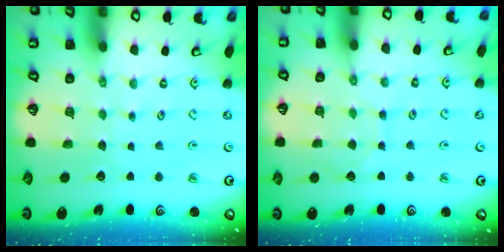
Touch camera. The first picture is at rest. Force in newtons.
{"total": 4.6, "press": 4.6, "slide": 0.4}